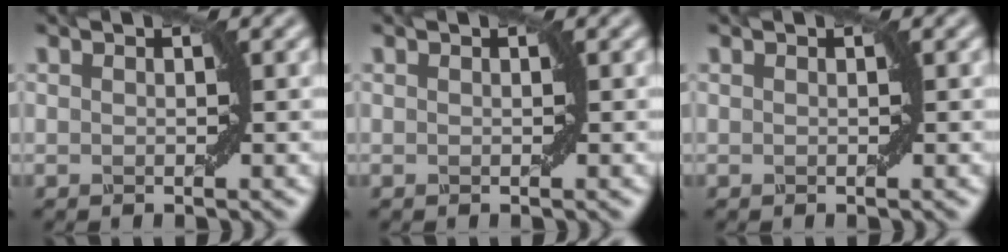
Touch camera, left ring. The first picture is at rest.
{"total": 0.0}
{"total": 0.0}